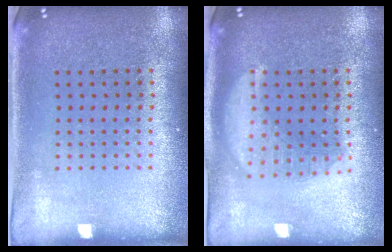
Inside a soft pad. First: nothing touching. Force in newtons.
{"total": 3.0, "press": 3.0, "slide": 0.4}